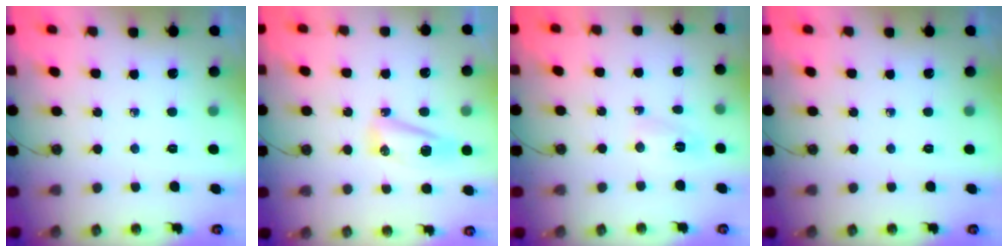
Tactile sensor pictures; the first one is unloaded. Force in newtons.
{"total": 13.5, "press": 9.4, "slide": 9.7}
{"total": 2.5, "press": 2.1, "slide": 1.4}
{"total": 0.0}